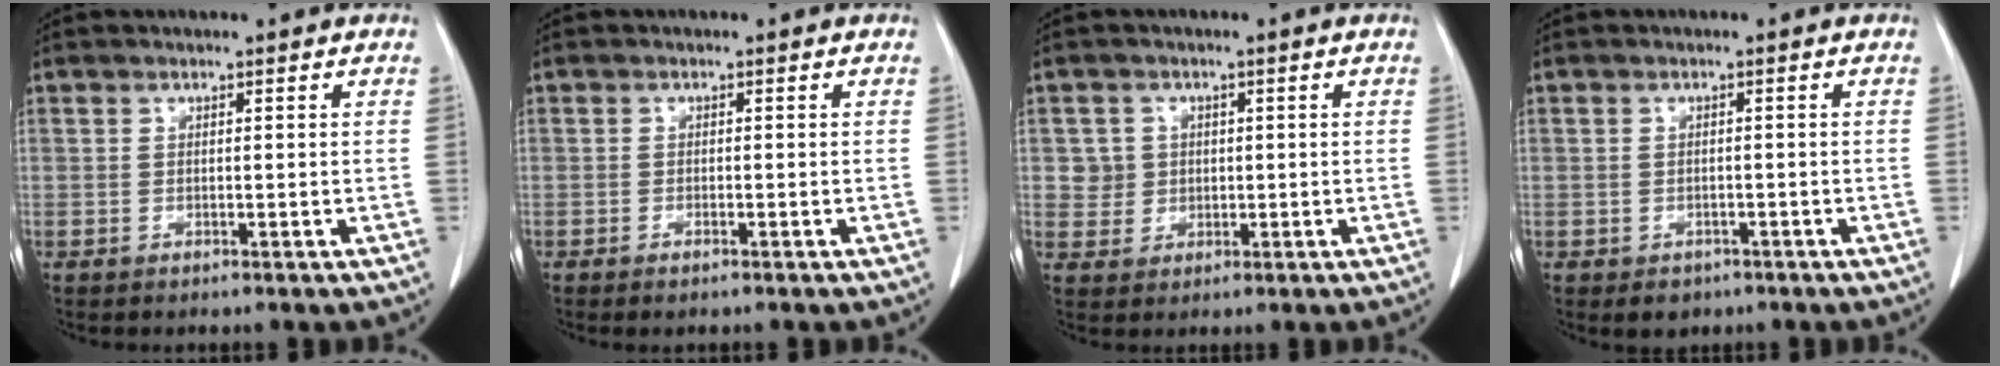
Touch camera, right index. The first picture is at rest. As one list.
[{"total": 1.0, "force": [-0.7, 0.1, 0.7], "torque": [-0.011, -0.002, -0.006]}, {"total": 3.4, "force": [0.6, 3.4, 0.1], "torque": [0.009, 0.007, 0.011]}, {"total": 2.5, "force": [-1.5, 1.9, 0.6], "torque": [-0.007, 0.004, -0.013]}]